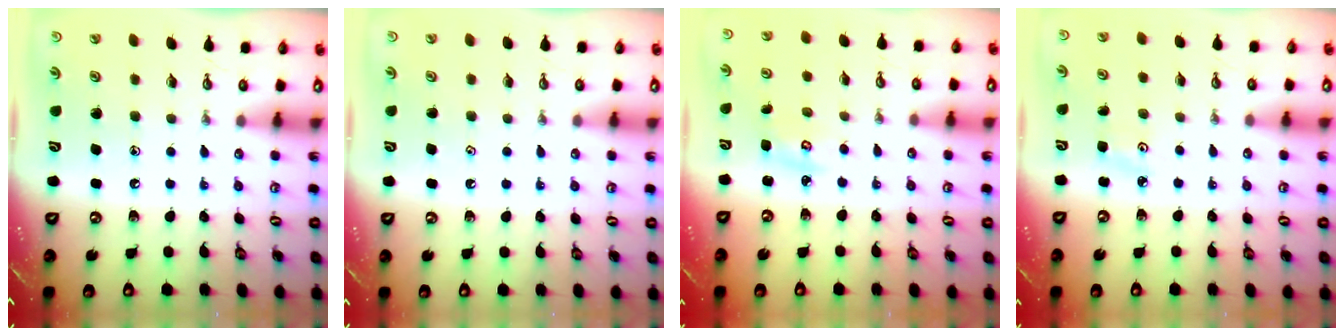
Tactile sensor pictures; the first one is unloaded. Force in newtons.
{"total": 0.9, "press": 0.7, "slide": 0.5}
{"total": 2.9, "press": 2.9, "slide": 0.3}
{"total": 2.1, "press": 2.1, "slide": 0.3}